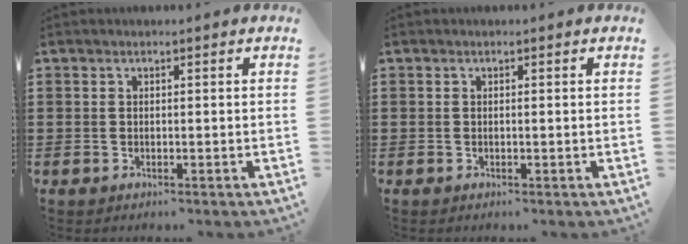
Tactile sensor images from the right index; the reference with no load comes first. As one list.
[{"total": 0.0}]